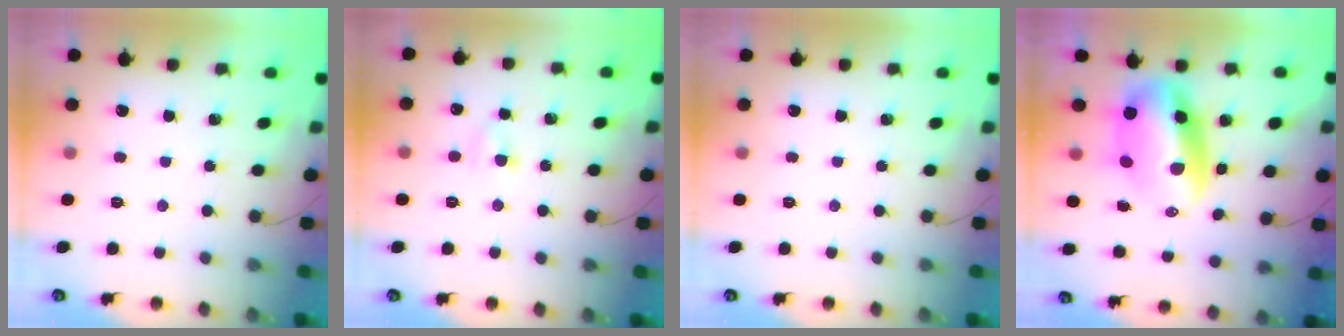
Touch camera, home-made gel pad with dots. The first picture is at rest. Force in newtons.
{"total": 3.5, "press": 3.3, "slide": 1.2}
{"total": 0.0}
{"total": 10.3, "press": 10.0, "slide": 2.4}